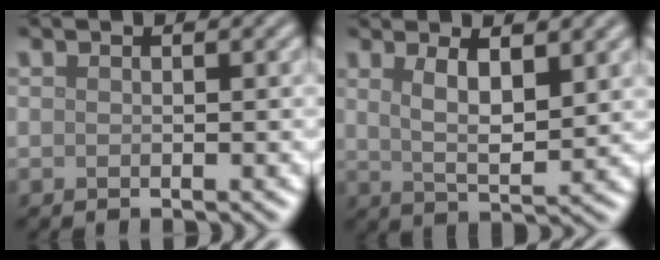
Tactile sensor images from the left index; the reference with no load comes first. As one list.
[{"total": 4.3, "force": [1.8, 1.2, 3.7], "torque": [-0.070, -0.009, 0.034]}]